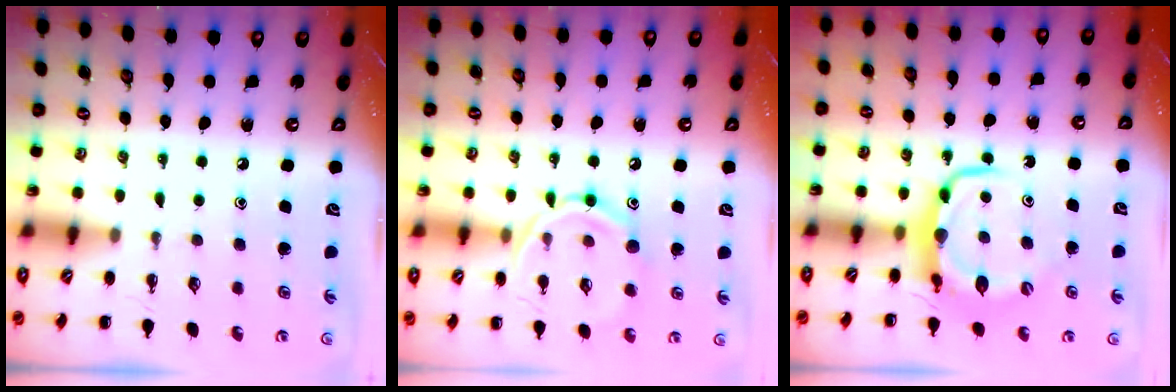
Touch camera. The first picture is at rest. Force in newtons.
{"total": 13.0, "press": 13.0, "slide": 0.8}
{"total": 7.4, "press": 7.3, "slide": 1.2}